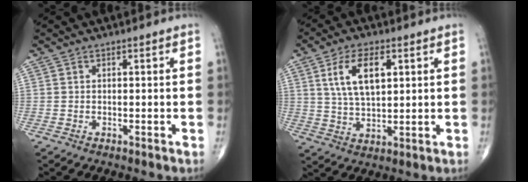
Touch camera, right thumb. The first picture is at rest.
{"total": 10.0, "force": [3.3, 4.9, 8.1], "torque": [-0.143, -0.007, 0.064]}